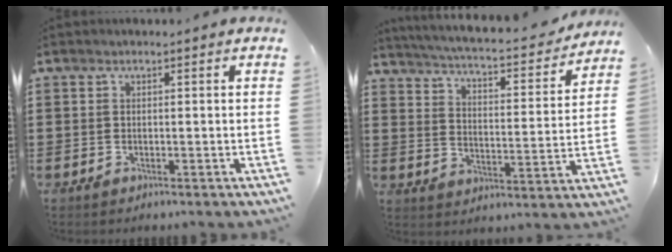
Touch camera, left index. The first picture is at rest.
{"total": 4.3, "force": [4.0, -0.2, 1.5], "torque": [-0.051, -0.034, 0.060]}